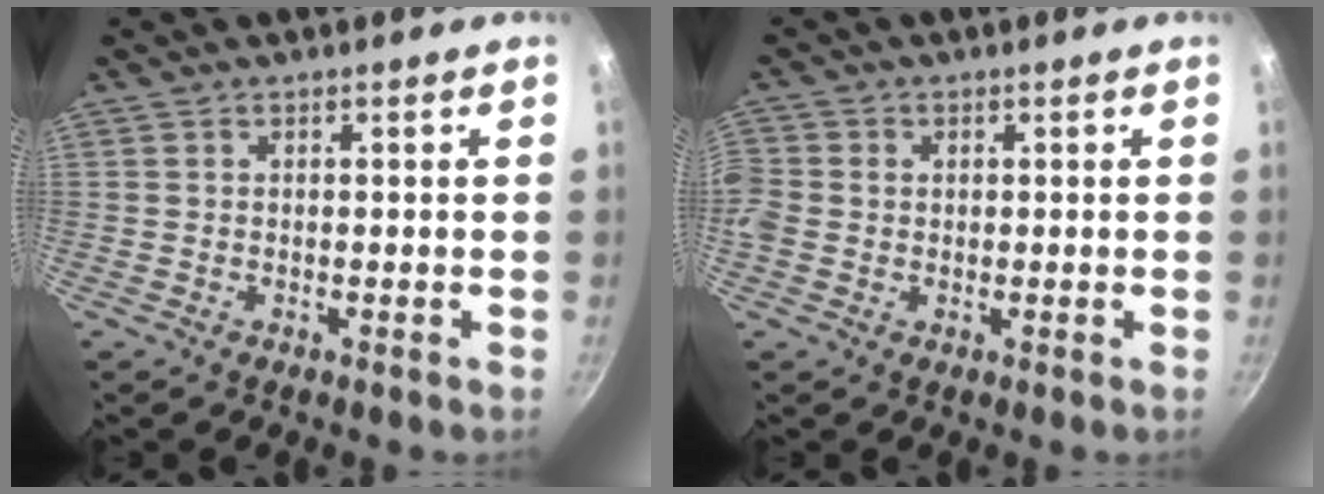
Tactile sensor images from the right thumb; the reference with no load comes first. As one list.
[{"total": 5.2, "force": [-0.1, 4.5, 2.5], "torque": [-0.052, 0.008, -0.011]}]